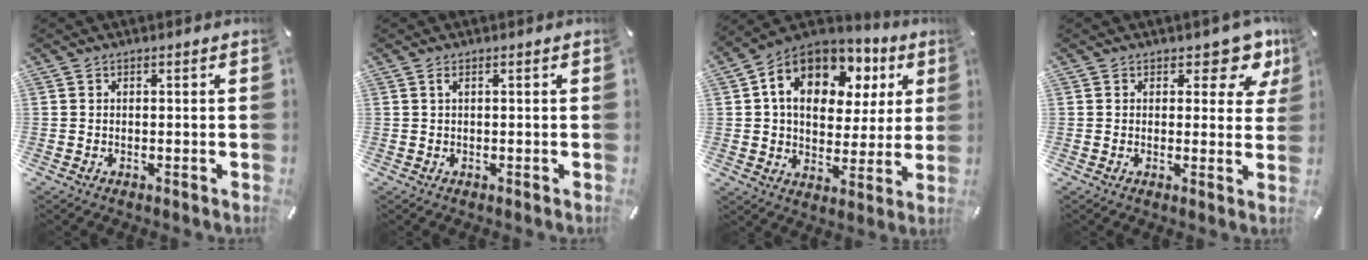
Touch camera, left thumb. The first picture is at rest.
{"total": 0.9, "force": [0.2, 0.1, 0.9], "torque": [-0.016, 0.001, 0.003]}
{"total": 16.0, "force": [6.8, 11.7, 8.6], "torque": [-0.146, -0.022, 0.124]}
{"total": 7.7, "force": [5.1, 4.0, 4.1], "torque": [-0.031, -0.036, 0.082]}